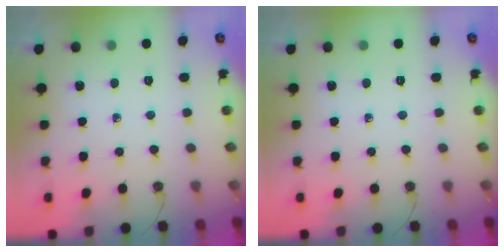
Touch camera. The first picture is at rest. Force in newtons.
{"total": 0.0}